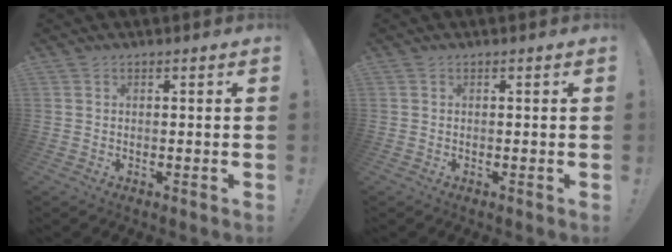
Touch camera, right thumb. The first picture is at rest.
{"total": 0.0}